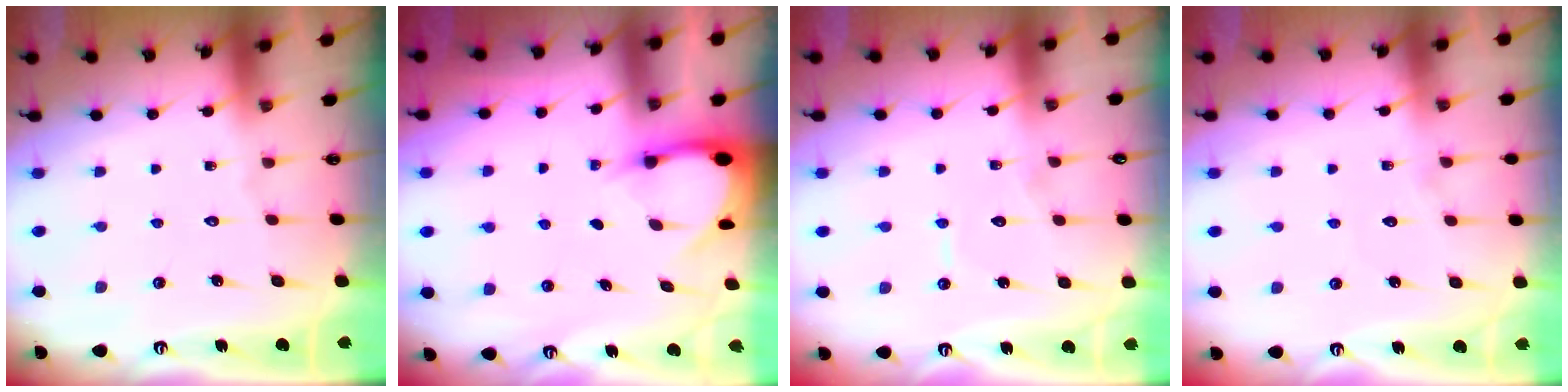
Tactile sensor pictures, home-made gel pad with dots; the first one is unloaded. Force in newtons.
{"total": 3.7, "press": 3.7, "slide": 0.2}
{"total": 5.9, "press": 5.9, "slide": 0.2}
{"total": 3.5, "press": 3.5, "slide": 0.4}